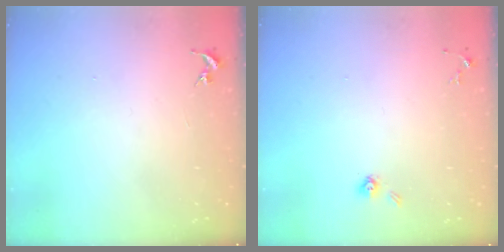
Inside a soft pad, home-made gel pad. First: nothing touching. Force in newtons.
{"total": 3.7, "press": 3.1, "slide": 1.9}